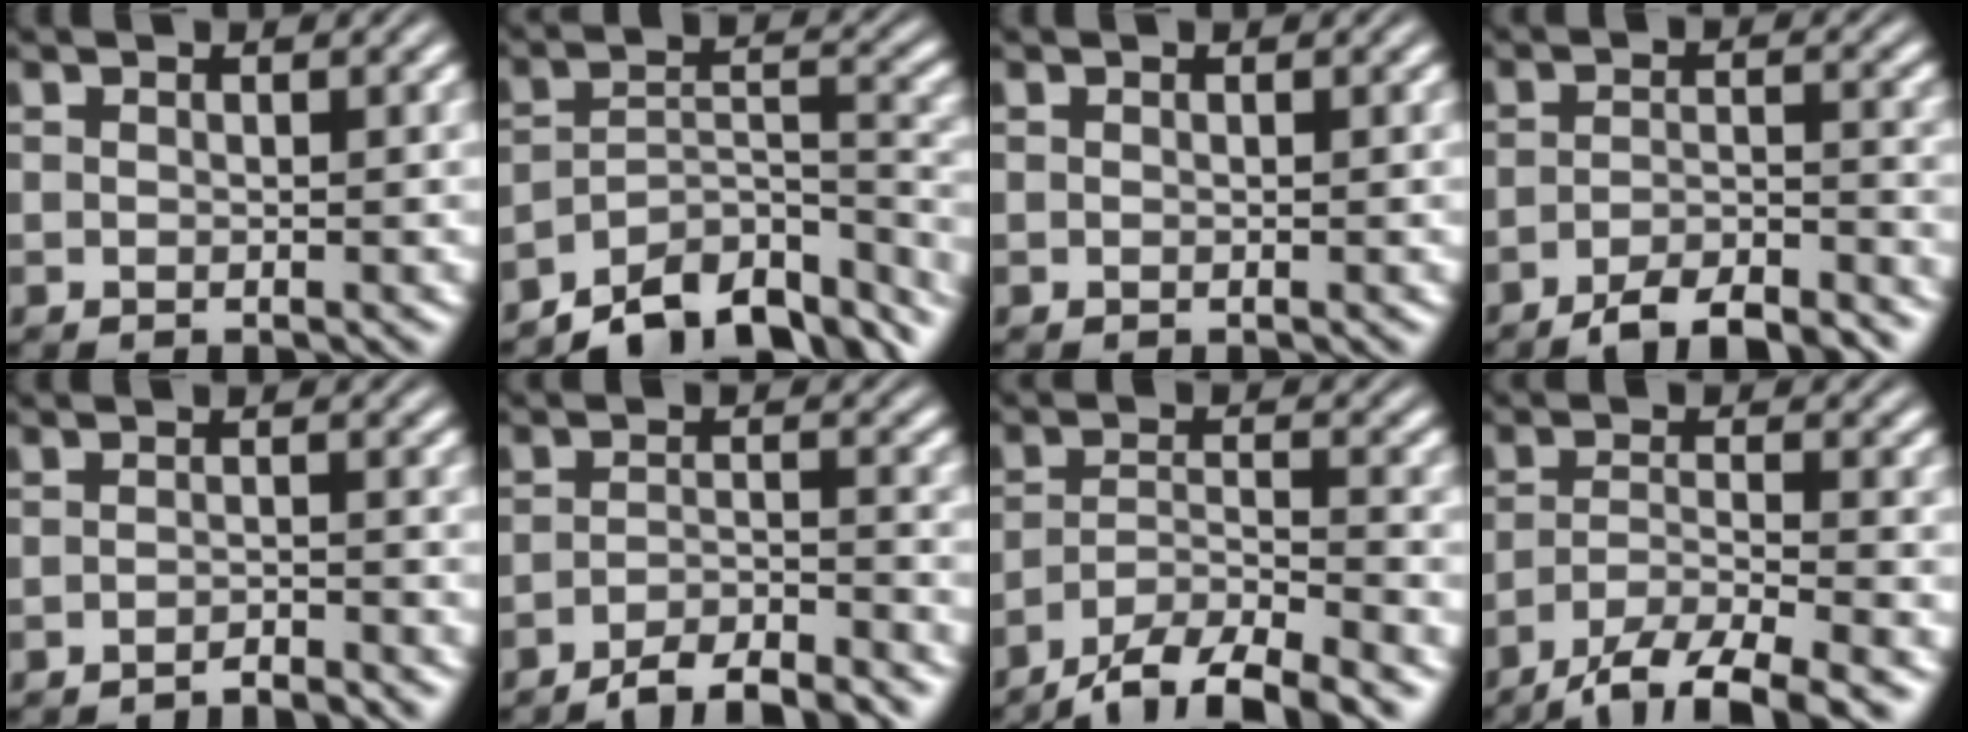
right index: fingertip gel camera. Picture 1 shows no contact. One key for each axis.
{"total": 10.3, "fx": -8.1, "fy": 3.8, "fz": 5.2, "tx": -0.070, "ty": -0.034, "tz": -0.112}
{"total": 0.0}
{"total": 5.3, "fx": -4.9, "fy": 0.2, "fz": 1.9, "tx": -0.015, "ty": -0.015, "tz": -0.076}
{"total": 2.3, "fx": -2.2, "fy": -0.7, "fz": 0.0, "tx": 0.008, "ty": -0.005, "tz": -0.037}
{"total": 4.8, "fx": -4.5, "fy": 0.0, "fz": 1.6, "tx": -0.011, "ty": -0.014, "tz": -0.071}
{"total": 6.6, "fx": -4.7, "fy": 2.5, "fz": 3.9, "tx": -0.052, "ty": -0.016, "tz": -0.073}
{"total": 6.2, "fx": -4.3, "fy": 1.7, "fz": 4.2, "tx": -0.057, "ty": -0.019, "tz": -0.058}